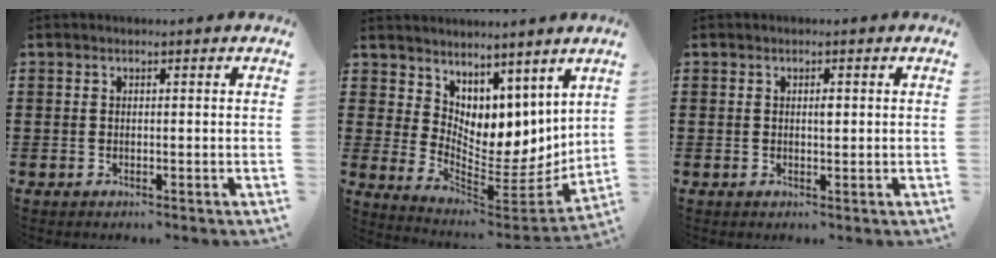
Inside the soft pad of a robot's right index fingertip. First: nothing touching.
{"total": 6.3, "force": [5.2, 3.5, -0.3], "torque": [-0.029, -0.078, 0.098]}
{"total": 1.1, "force": [0.2, 0.3, 1.0], "torque": [-0.013, -0.003, 0.001]}